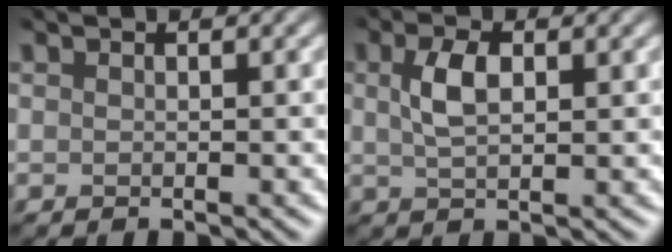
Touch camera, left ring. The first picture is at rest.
{"total": 2.5, "force": [-0.1, 1.2, 2.1], "torque": [-0.046, -0.002, -0.002]}